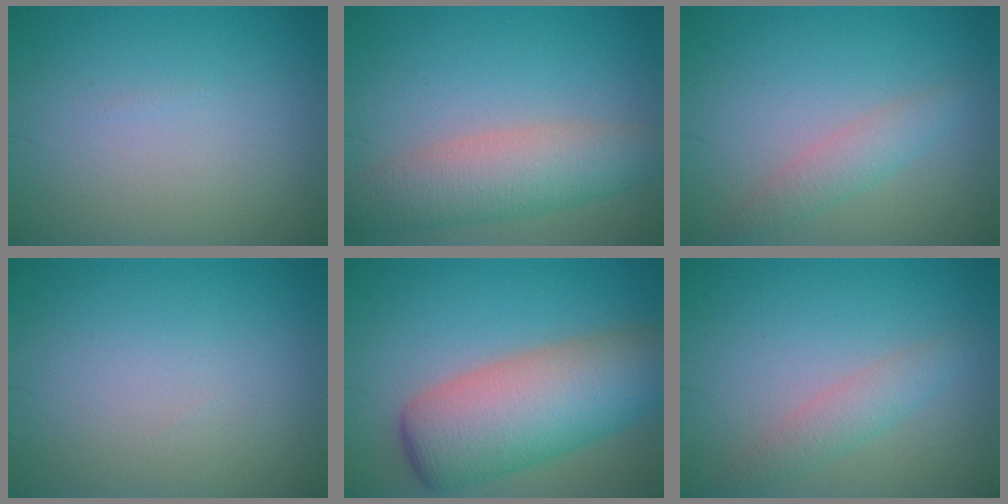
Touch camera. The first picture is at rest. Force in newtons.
{"total": 6.0, "press": 6.0, "slide": 0.1}
{"total": 2.2, "press": 2.2, "slide": 0.1}
{"total": 0.0}
{"total": 10.0, "press": 10.0, "slide": 0.3}
{"total": 2.2, "press": 2.2, "slide": 0.1}